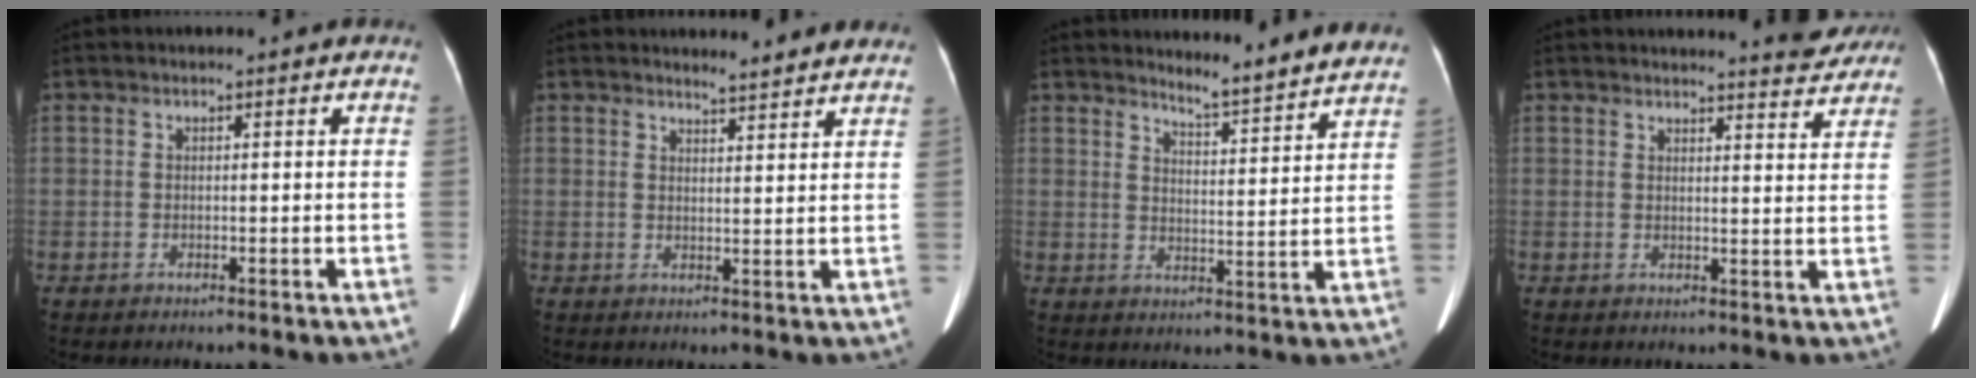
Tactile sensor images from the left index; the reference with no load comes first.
{"total": 5.5, "force": [5.3, 0.5, 1.3], "torque": [-0.022, -0.001, 0.053]}
{"total": 9.8, "force": [9.5, 0.2, 2.5], "torque": [-0.037, -0.019, 0.112]}
{"total": 5.8, "force": [5.6, 0.7, 1.0], "torque": [-0.011, -0.015, 0.052]}